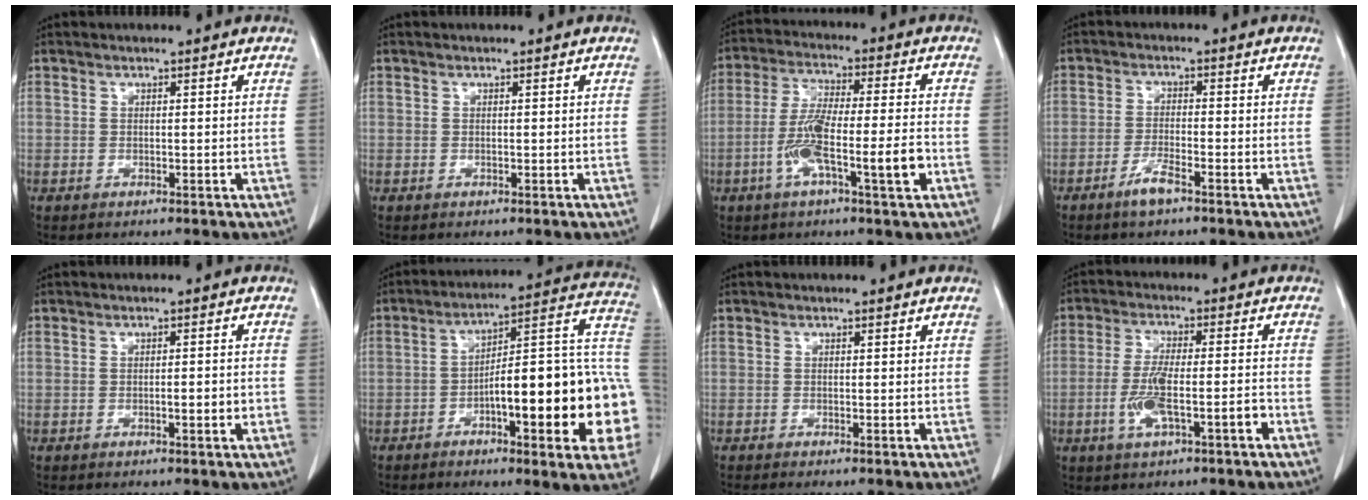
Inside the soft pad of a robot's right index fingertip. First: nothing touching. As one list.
[{"total": 0.0}, {"total": 11.0, "force": [-3.7, 1.0, 10.3], "torque": [-0.190, 0.002, -0.067]}, {"total": 3.5, "force": [-2.5, 0.3, 2.5], "torque": [-0.052, -0.002, -0.047]}, {"total": 2.1, "force": [-0.6, 0.4, 2.0], "torque": [-0.032, 0.000, -0.008]}, {"total": 23.3, "force": [-5.1, 4.5, 22.3], "torque": [-0.231, 0.031, -0.062]}, {"total": 0.7, "force": [-0.6, -0.1, 0.5], "torque": [-0.011, -0.002, -0.011]}, {"total": 7.7, "force": [-2.9, 1.5, 6.9], "torque": [-0.134, 0.005, -0.048]}]